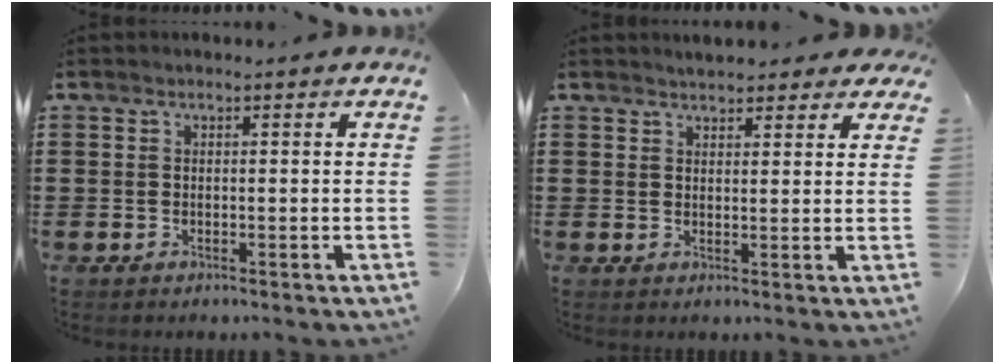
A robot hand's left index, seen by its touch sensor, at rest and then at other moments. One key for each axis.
{"total": 2.7, "fx": 2.6, "fy": 0.6, "fz": 0.5, "tx": -0.015, "ty": 0.000, "tz": 0.048}